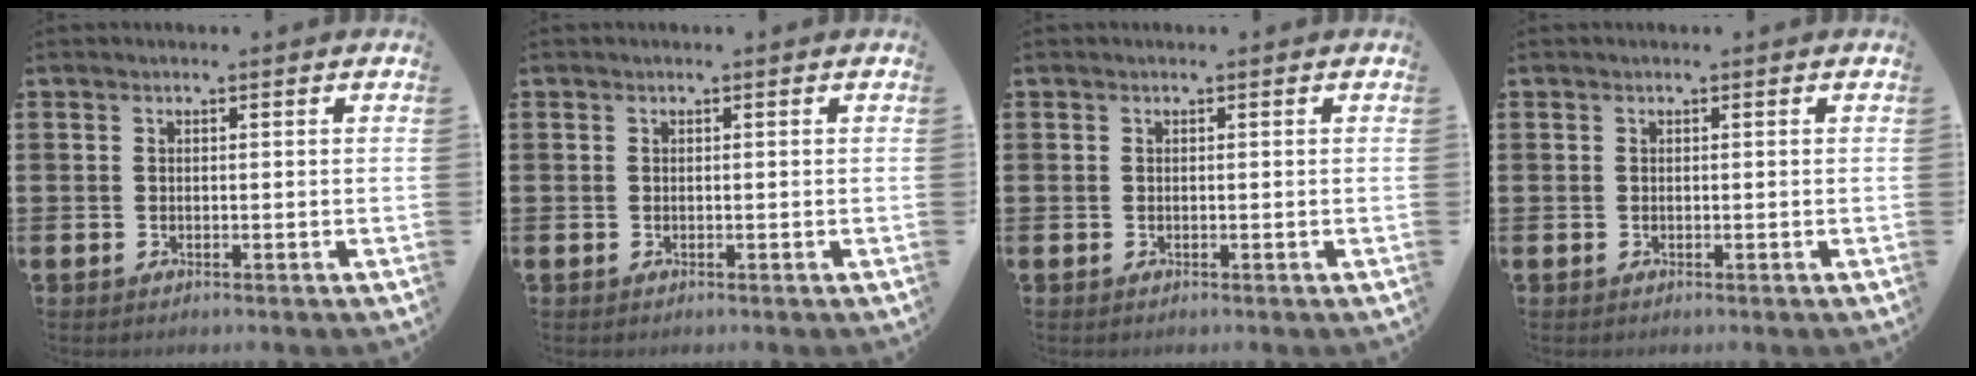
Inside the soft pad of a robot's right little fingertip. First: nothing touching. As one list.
[{"total": 0.0}, {"total": 0.0}, {"total": 0.0}]